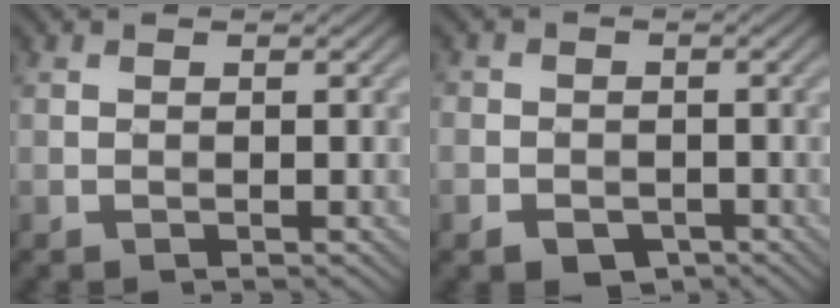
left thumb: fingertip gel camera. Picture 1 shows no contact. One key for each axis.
{"total": 3.9, "fx": -1.8, "fy": 3.3, "fz": 1.2, "tx": -0.012, "ty": -0.010, "tz": -0.043}